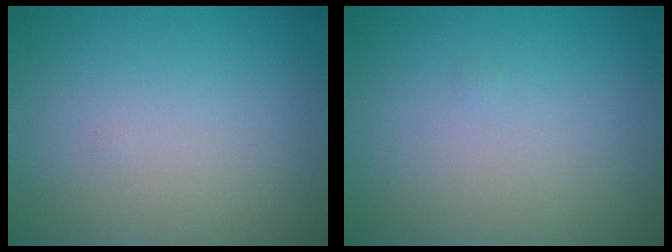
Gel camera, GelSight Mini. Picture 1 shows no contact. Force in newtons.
{"total": 0.0}